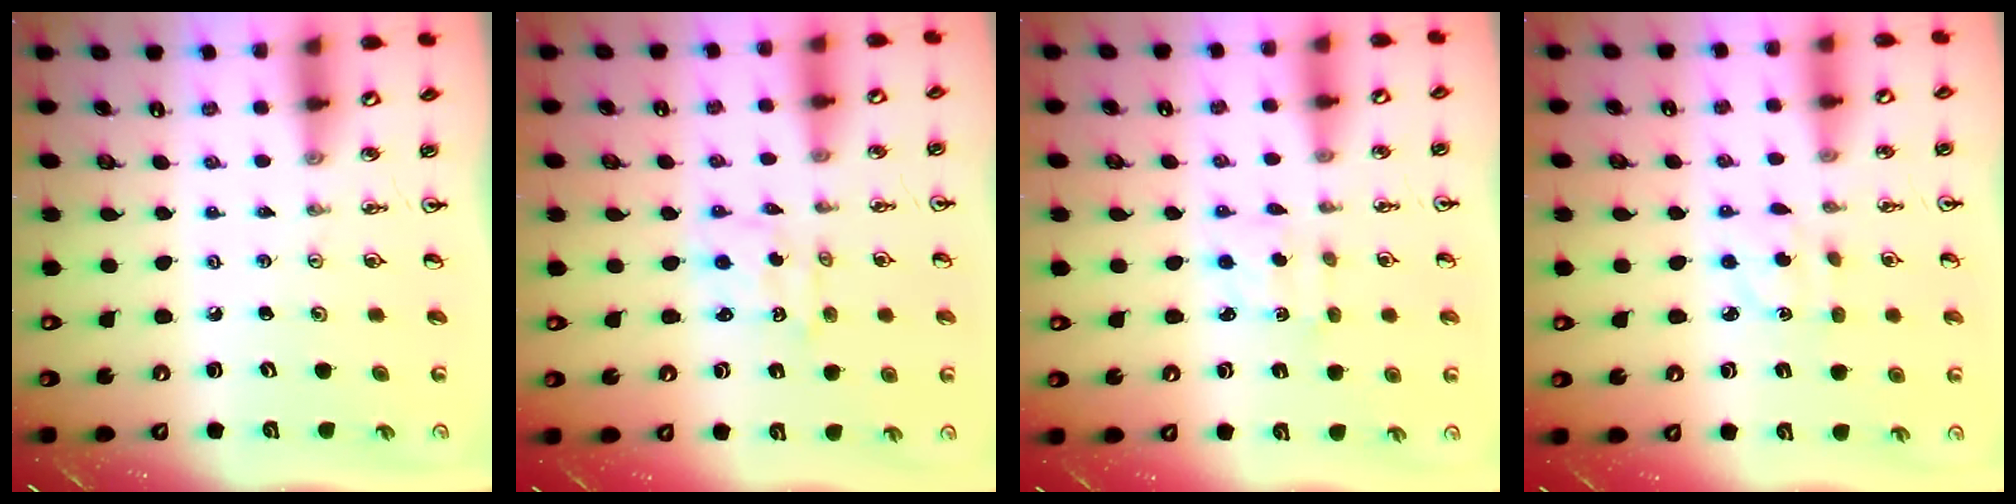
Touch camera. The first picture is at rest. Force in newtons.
{"total": 0.9, "press": 0.9, "slide": 0.1}
{"total": 2.0, "press": 1.9, "slide": 0.7}
{"total": 3.0, "press": 2.9, "slide": 0.8}